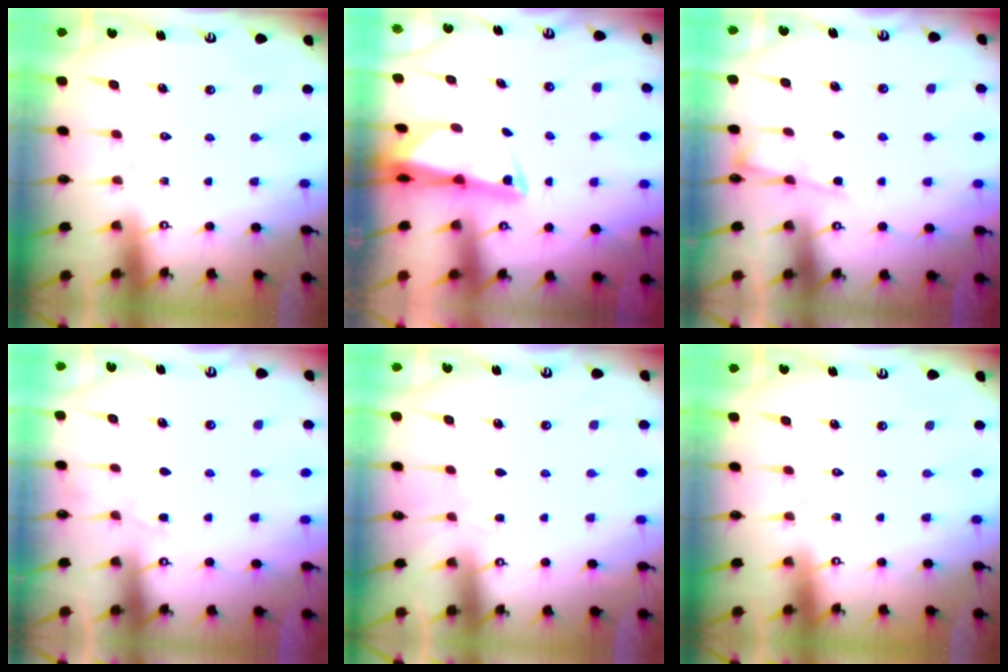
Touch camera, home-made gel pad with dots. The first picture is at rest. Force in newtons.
{"total": 2.7, "press": 2.6, "slide": 0.5}
{"total": 2.2, "press": 2.2, "slide": 0.3}
{"total": 4.9, "press": 4.9, "slide": 0.5}
{"total": 3.0, "press": 2.9, "slide": 0.5}
{"total": 0.0}